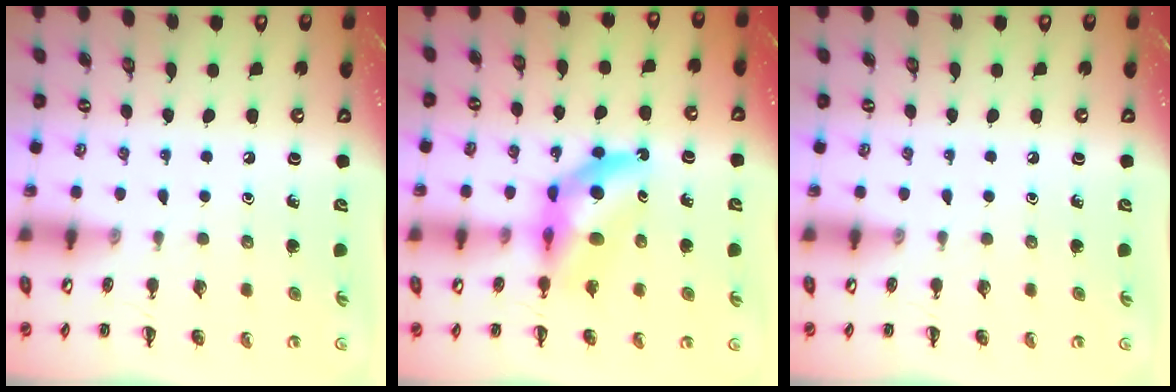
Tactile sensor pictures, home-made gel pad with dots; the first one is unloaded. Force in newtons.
{"total": 10.2, "press": 9.7, "slide": 3.1}
{"total": 0.0}